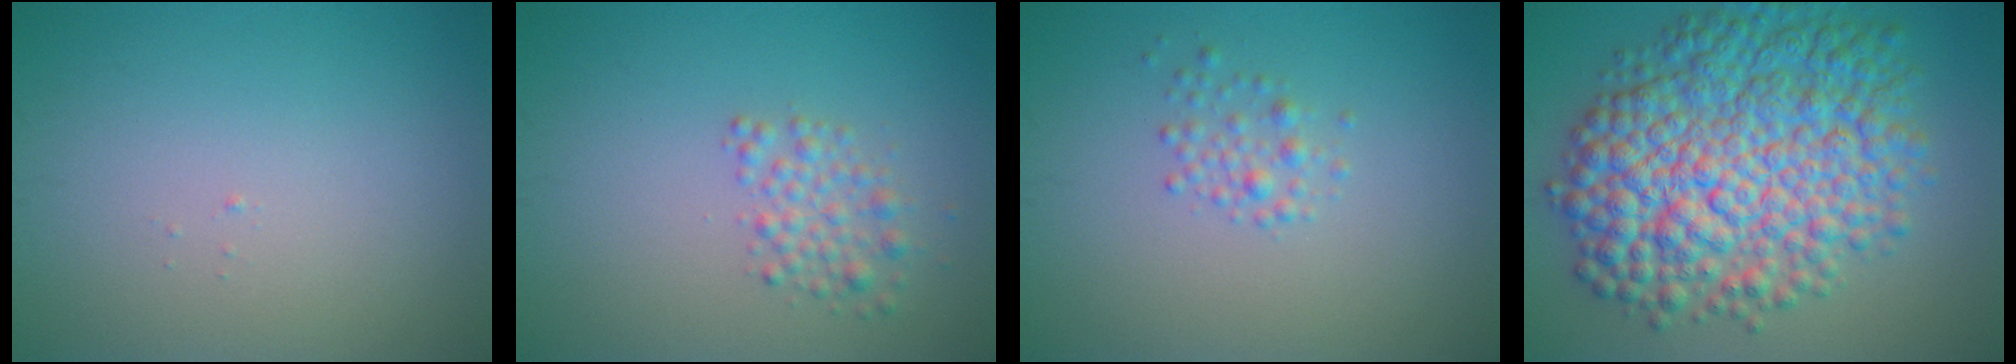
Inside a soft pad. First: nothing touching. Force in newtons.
{"total": 2.2, "press": 2.2, "slide": 0.1}
{"total": 1.4, "press": 1.4, "slide": 0.0}
{"total": 12.0, "press": 12.0, "slide": 0.1}